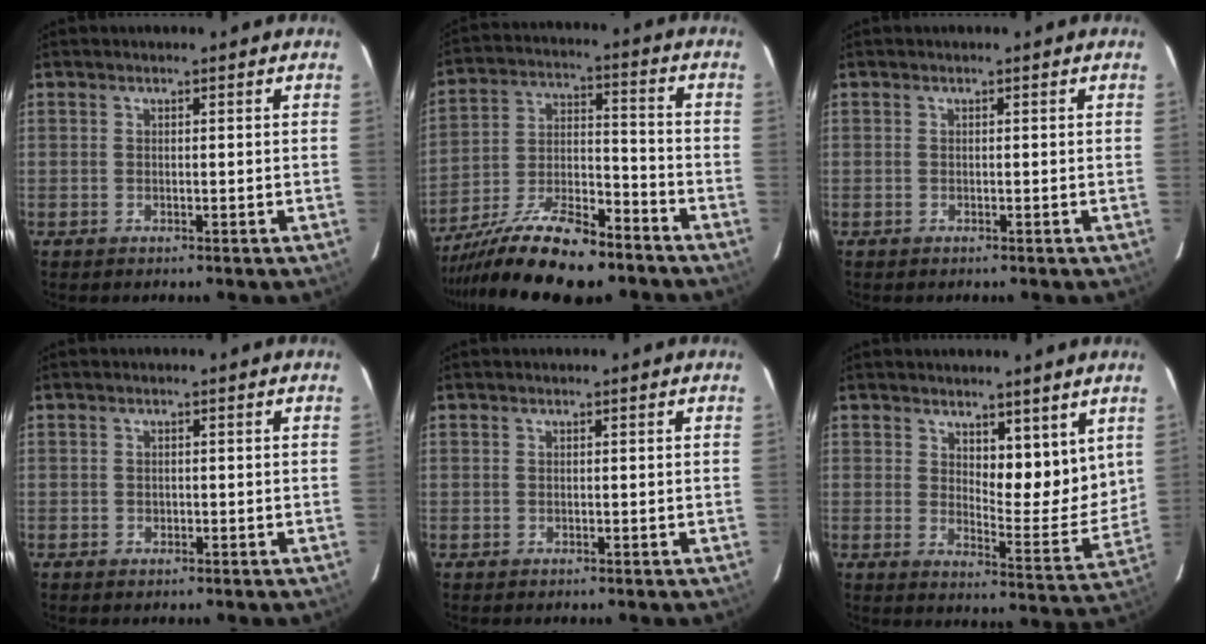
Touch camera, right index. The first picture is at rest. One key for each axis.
{"total": 16.0, "fx": -13.2, "fy": 3.1, "fz": 8.6, "tx": -0.169, "ty": -0.004, "tz": -0.236}
{"total": 0.0}
{"total": 0.6, "fx": -0.3, "fy": 0.5, "fz": 0.2, "tx": -0.004, "ty": 0.003, "tz": -0.003}
{"total": 0.0}
{"total": 8.4, "fx": 4.6, "fy": 3.2, "fz": 6.2, "tx": -0.082, "ty": -0.019, "tz": 0.081}